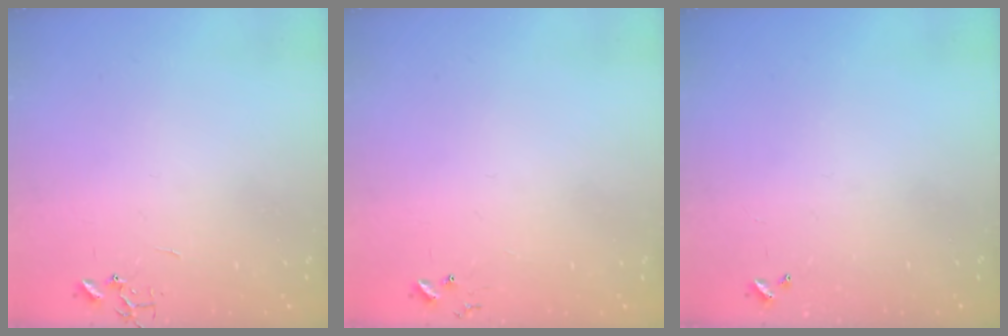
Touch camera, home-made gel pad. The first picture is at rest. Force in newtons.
{"total": 5.1, "press": 5.0, "slide": 0.4}
{"total": 0.0}